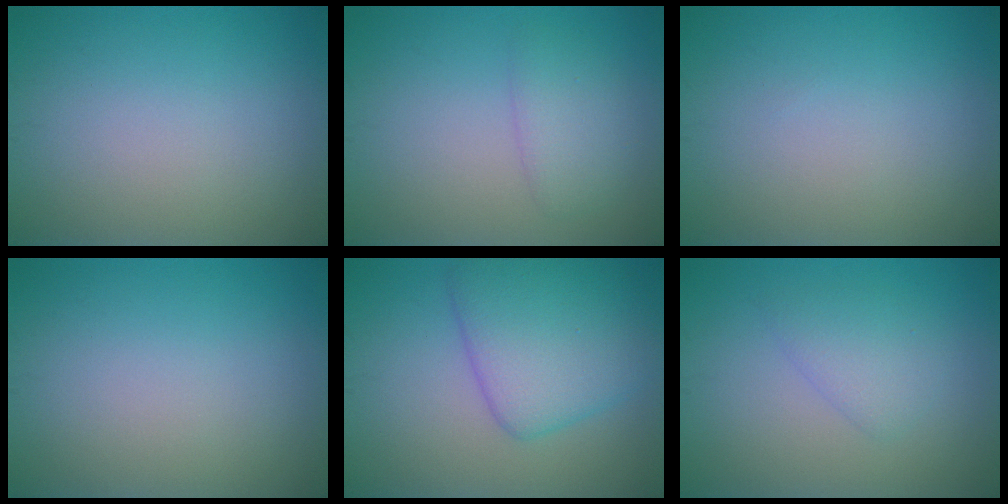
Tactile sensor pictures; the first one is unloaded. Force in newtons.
{"total": 2.2, "press": 2.2, "slide": 0.2}
{"total": 0.0}
{"total": 0.0}
{"total": 6.5, "press": 6.5, "slide": 0.1}
{"total": 2.2, "press": 2.2, "slide": 0.2}